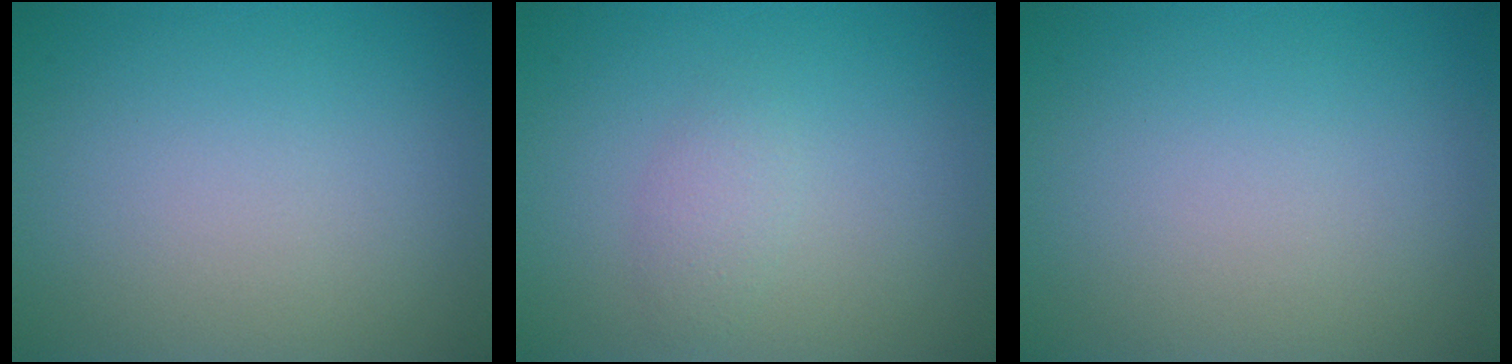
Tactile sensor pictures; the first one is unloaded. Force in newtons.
{"total": 1.4, "press": 1.4, "slide": 0.1}
{"total": 0.0}